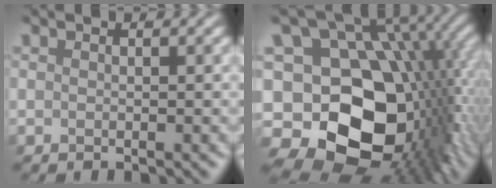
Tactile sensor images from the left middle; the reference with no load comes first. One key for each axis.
{"total": 16.8, "fx": -3.5, "fy": 11.4, "fz": 11.8, "tx": -0.205, "ty": -0.003, "tz": -0.048}